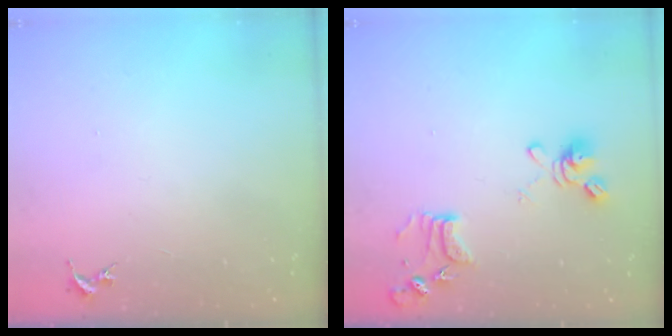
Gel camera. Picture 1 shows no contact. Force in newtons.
{"total": 13.1, "press": 13.0, "slide": 1.3}